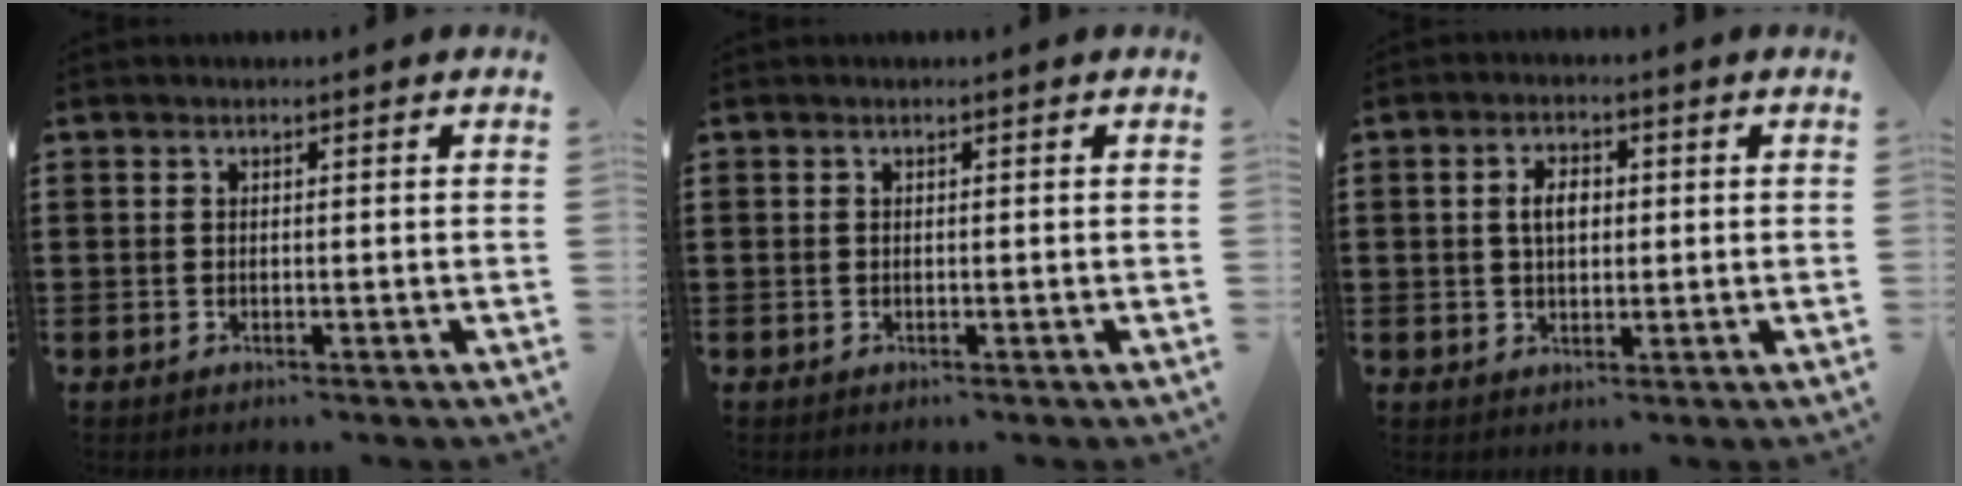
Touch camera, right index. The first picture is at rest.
{"total": 0.0}
{"total": 3.8, "force": [0.5, 2.1, 3.1], "torque": [-0.058, 0.006, 0.004]}